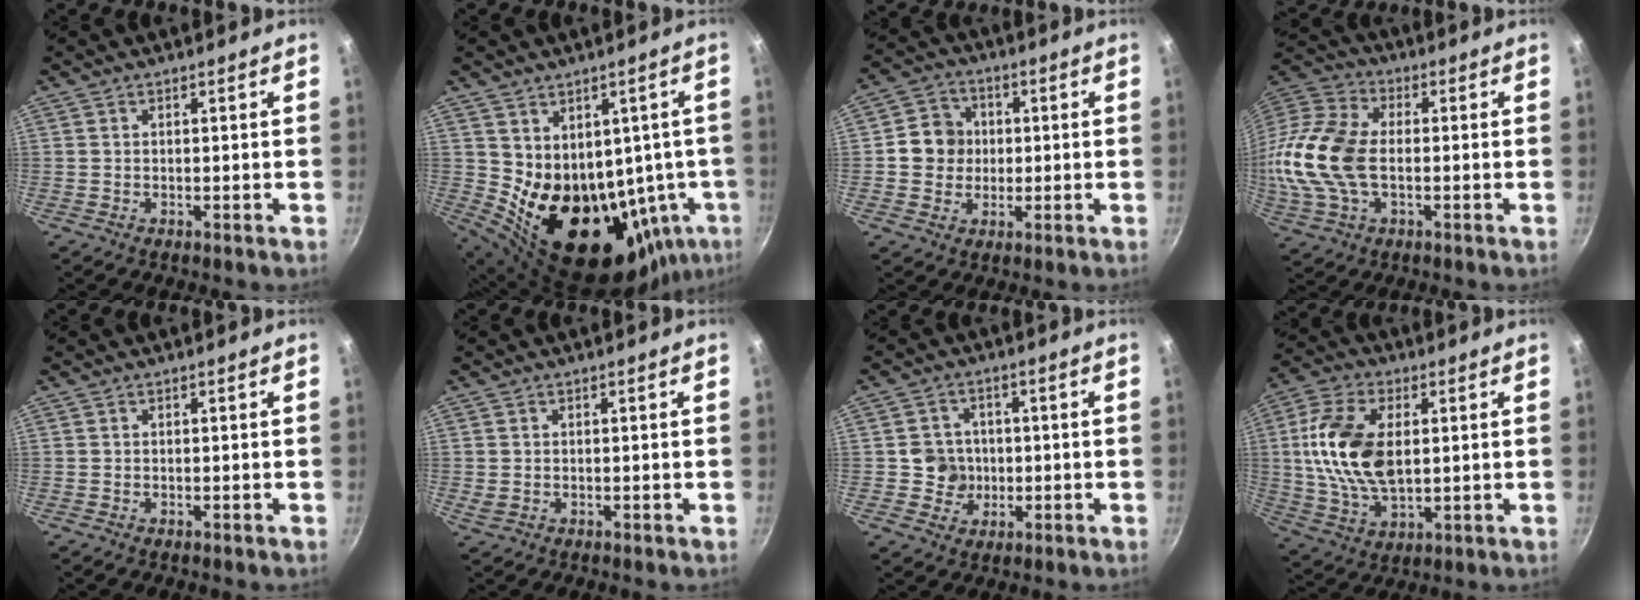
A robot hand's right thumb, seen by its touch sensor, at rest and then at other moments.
{"total": 20.4, "force": [-0.3, 14.8, 14.1], "torque": [-0.157, -0.020, 0.036]}
{"total": 7.8, "force": [0.4, 7.2, 2.8], "torque": [-0.010, 0.010, -0.008]}
{"total": 18.6, "force": [-1.5, 11.7, 14.4], "torque": [-0.302, 0.031, -0.040]}
{"total": 0.0}
{"total": 1.1, "force": [-0.1, 0.8, 0.7], "torque": [-0.012, 0.001, 0.002]}
{"total": 5.7, "force": [-0.4, 5.5, 1.4], "torque": [0.011, 0.010, -0.009]}
{"total": 16.2, "force": [2.0, 9.3, 13.1], "torque": [-0.244, -0.001, 0.036]}